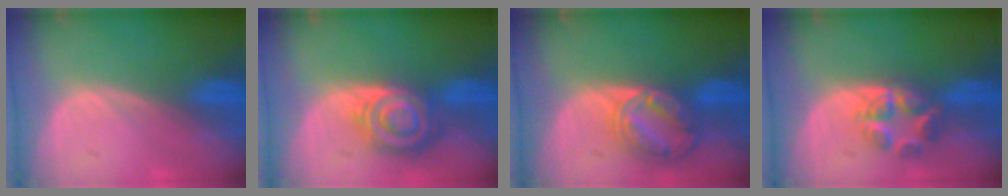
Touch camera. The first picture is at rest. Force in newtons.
{"total": 8.5, "press": 7.3, "slide": 4.4}
{"total": 8.6, "press": 7.3, "slide": 4.5}
{"total": 5.9, "press": 5.4, "slide": 2.2}